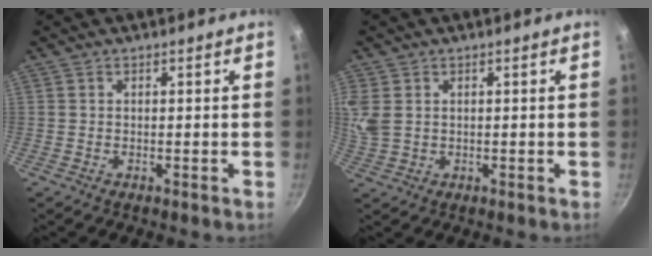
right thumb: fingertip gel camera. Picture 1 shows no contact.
{"total": 5.2, "force": [1.5, 3.8, 3.3], "torque": [-0.069, 0.000, 0.036]}